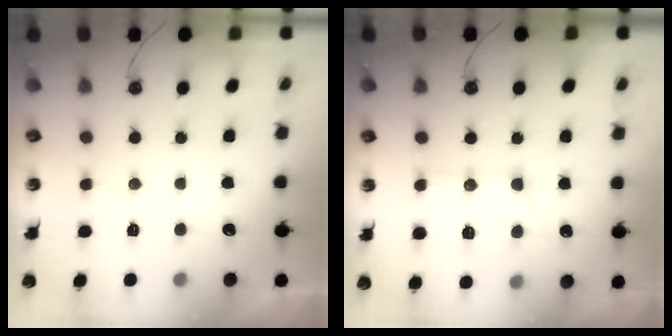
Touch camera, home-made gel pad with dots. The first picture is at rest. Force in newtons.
{"total": 13.2, "press": 13.2, "slide": 1.2}